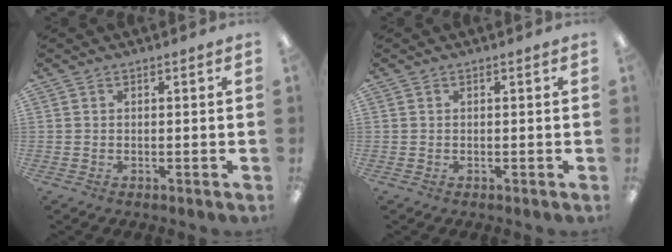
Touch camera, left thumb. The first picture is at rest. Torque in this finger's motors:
{"motor_torque": [-0.01, 0.01, -0.07, -0.04, 0.00]}